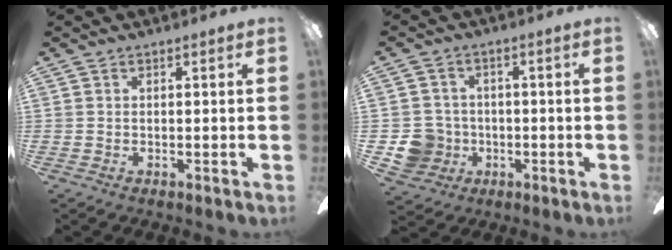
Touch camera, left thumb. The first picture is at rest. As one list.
[{"total": 7.8, "force": [-1.7, 7.4, 1.6], "torque": [-0.057, 0.014, -0.026]}]